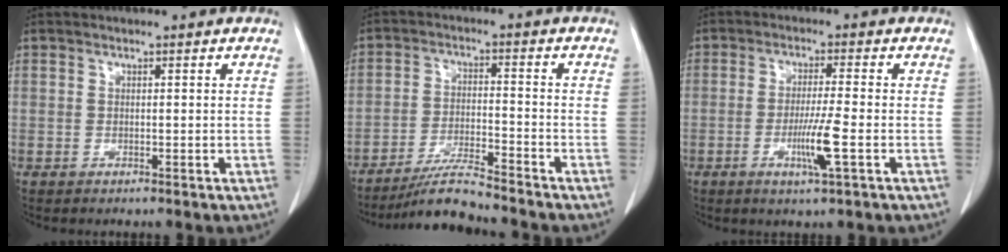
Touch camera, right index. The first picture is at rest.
{"total": 7.0, "force": [-6.5, -0.8, 2.6], "torque": [-0.052, -0.020, -0.118]}
{"total": 6.1, "force": [-2.0, -0.5, 5.7], "torque": [-0.107, -0.014, -0.037]}